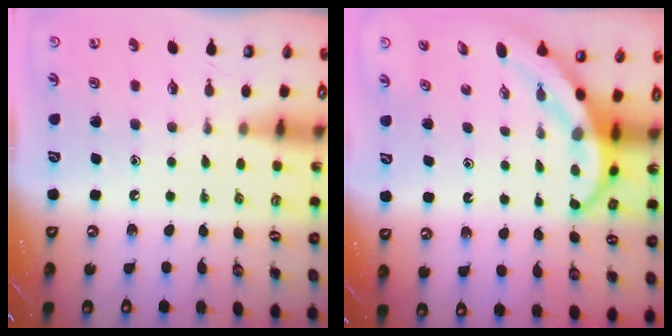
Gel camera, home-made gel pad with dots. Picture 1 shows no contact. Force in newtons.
{"total": 5.3, "press": 5.3, "slide": 0.5}